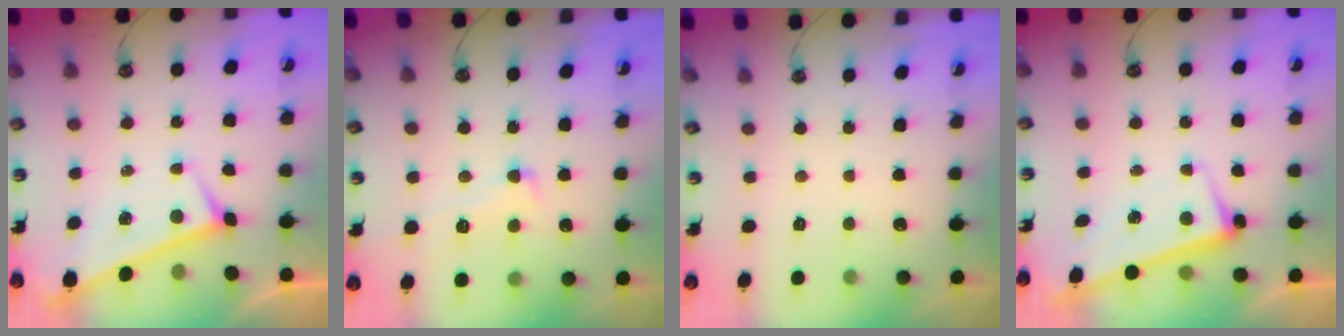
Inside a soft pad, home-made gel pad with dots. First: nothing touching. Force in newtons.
{"total": 3.0, "press": 2.7, "slide": 1.3}
{"total": 0.0}
{"total": 2.6, "press": 2.4, "slide": 0.9}